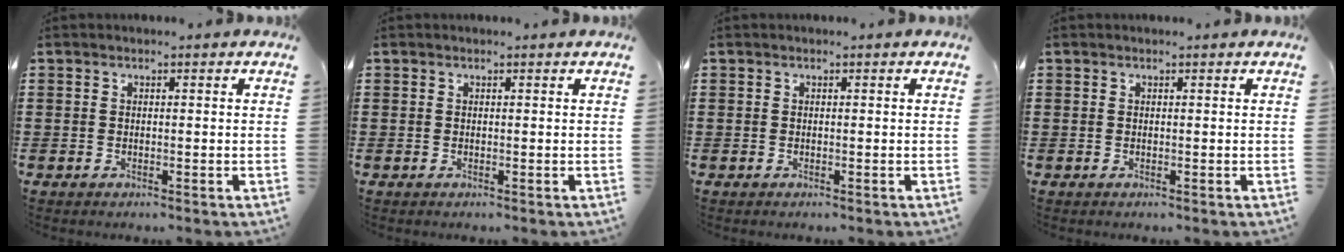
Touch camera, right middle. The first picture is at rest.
{"total": 0.0}
{"total": 0.0}
{"total": 0.0}